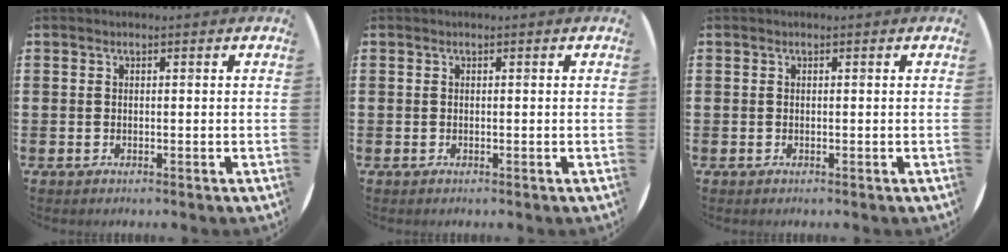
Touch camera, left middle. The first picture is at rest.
{"total": 0.0}
{"total": 0.0}